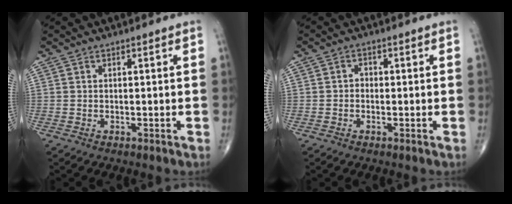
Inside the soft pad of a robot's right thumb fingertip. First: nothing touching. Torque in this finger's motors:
{"motor_torque": [-0.24, -0.03, 0.13, 0.15, 0.07]}